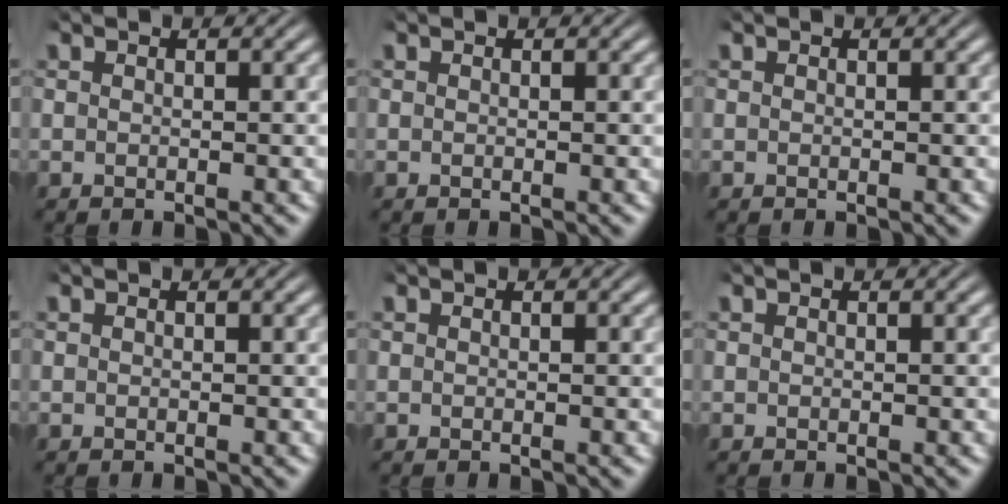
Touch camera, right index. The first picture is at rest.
{"total": 0.0}
{"total": 0.0}
{"total": 0.0}
{"total": 0.0}
{"total": 0.0}